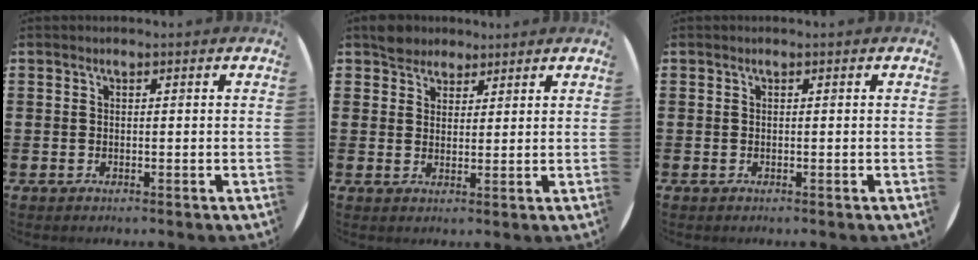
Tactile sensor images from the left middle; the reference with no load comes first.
{"total": 3.3, "force": [2.9, 1.6, -0.1], "torque": [0.000, 0.005, 0.056]}
{"total": 0.0}